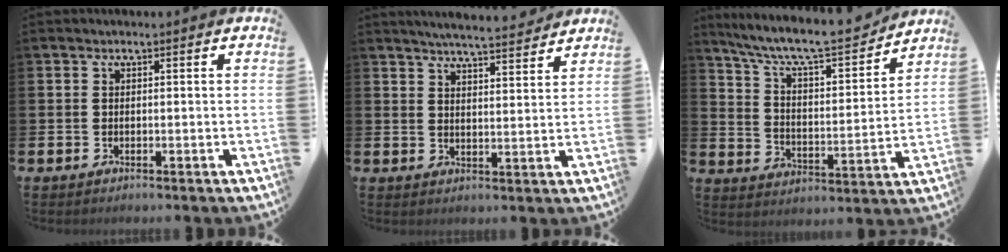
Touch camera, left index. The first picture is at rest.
{"total": 4.9, "force": [4.9, -0.3, 0.9], "torque": [-0.023, -0.034, 0.083]}
{"total": 9.1, "force": [8.2, 1.7, 3.6], "torque": [-0.097, -0.063, 0.134]}